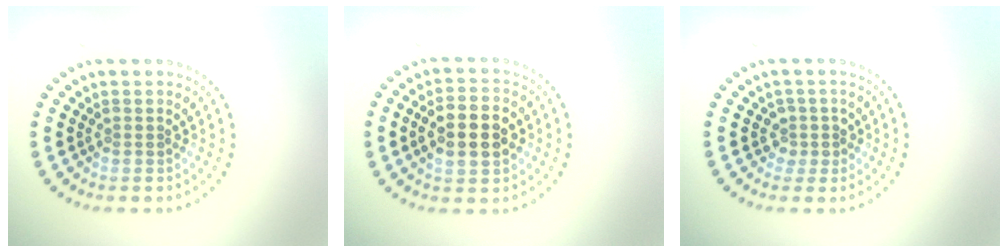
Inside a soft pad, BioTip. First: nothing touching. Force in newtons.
{"total": 5.1, "press": 5.1, "slide": 0.4}
{"total": 1.7, "press": 1.3, "slide": 1.0}